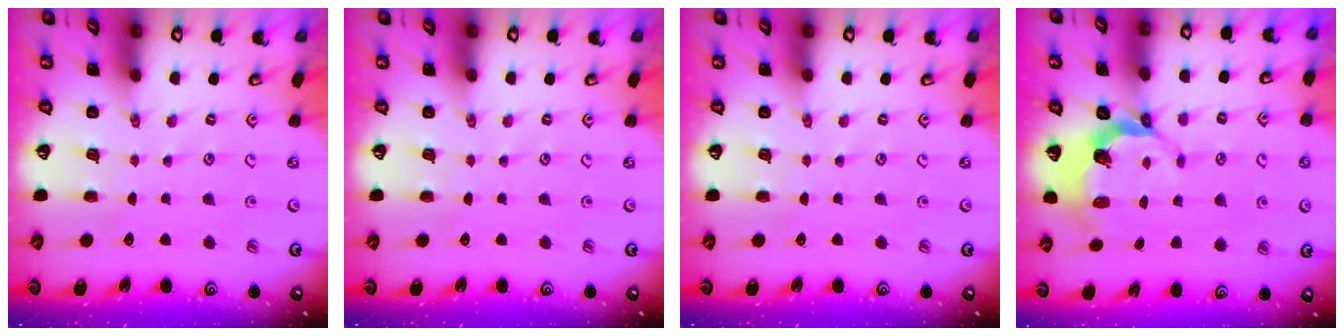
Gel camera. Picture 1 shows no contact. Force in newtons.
{"total": 0.0}
{"total": 0.0}
{"total": 4.7, "press": 3.3, "slide": 3.4}